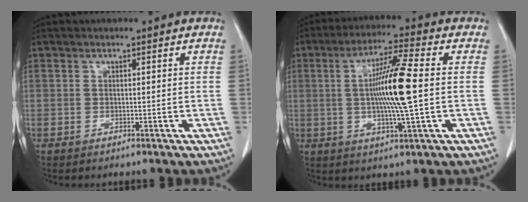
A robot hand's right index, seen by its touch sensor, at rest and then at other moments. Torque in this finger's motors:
{"motor_torque": [0.71, -0.06, 0.41, 0.15]}